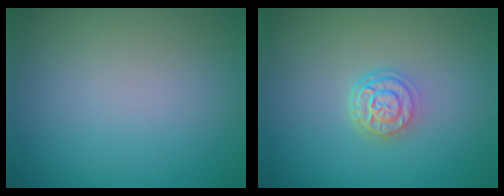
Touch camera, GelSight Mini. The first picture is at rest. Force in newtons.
{"total": 2.8, "press": 2.1, "slide": 1.8}